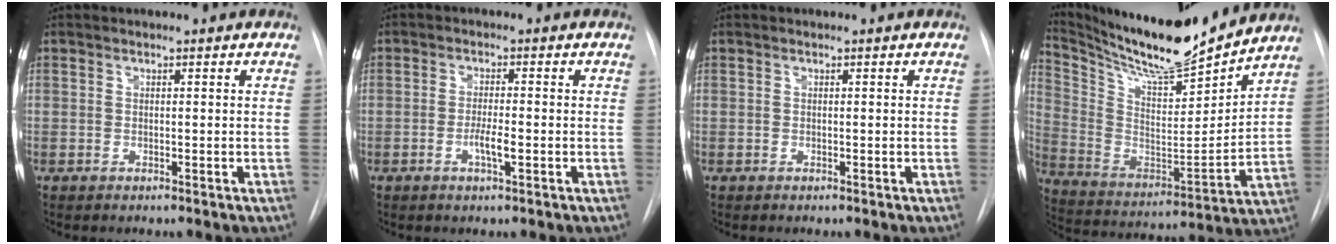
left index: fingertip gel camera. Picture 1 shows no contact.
{"total": 2.9, "force": [-1.0, 0.3, 2.7], "torque": [-0.050, -0.001, -0.018]}
{"total": 0.0}
{"total": 19.5, "force": [17.9, 1.7, 7.7], "torque": [-0.161, -0.027, 0.300]}